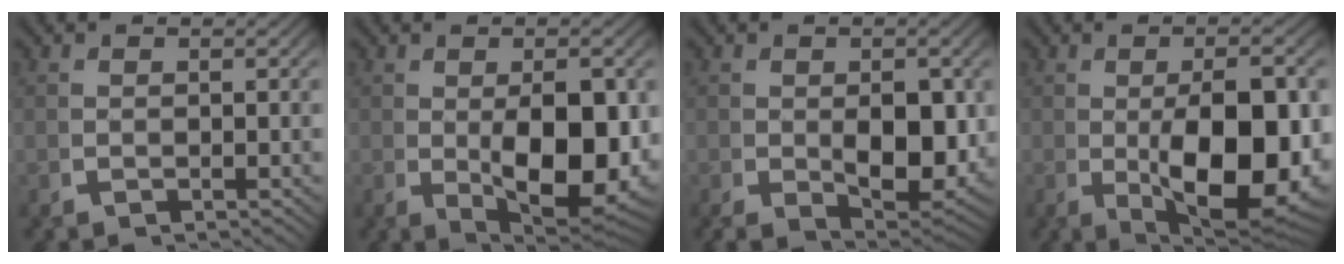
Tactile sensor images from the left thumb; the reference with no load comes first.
{"total": 10.8, "force": [-1.6, 6.0, 8.9], "torque": [-0.153, -0.051, 0.005]}
{"total": 6.9, "force": [-0.9, 4.0, 5.5], "torque": [-0.095, -0.042, 0.005]}
{"total": 13.4, "force": [-2.4, 7.3, 11.0], "torque": [-0.193, -0.056, -0.004]}